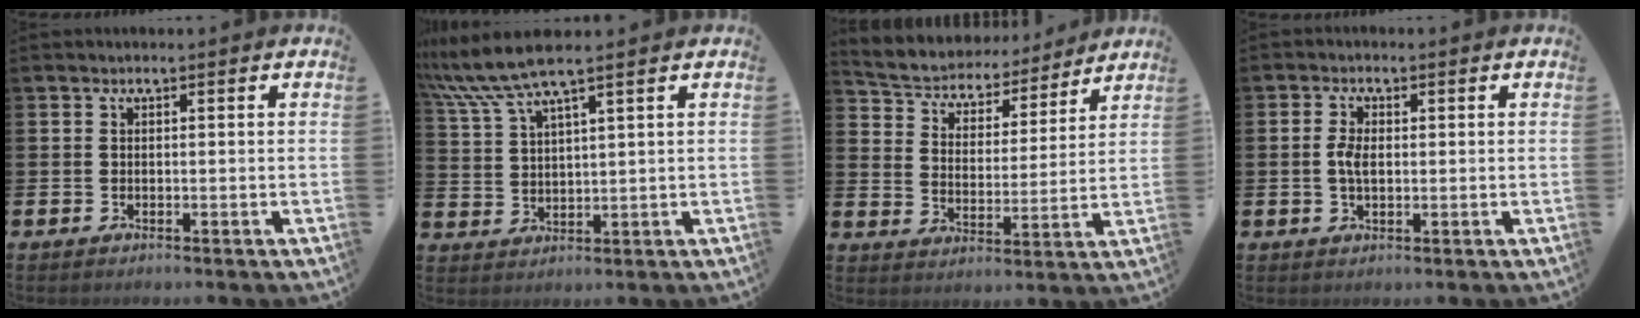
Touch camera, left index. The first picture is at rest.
{"total": 7.5, "force": [6.1, 0.7, 4.2], "torque": [-0.103, -0.012, 0.111]}
{"total": 5.8, "force": [5.4, 2.0, 0.4], "torque": [-0.044, -0.043, 0.091]}
{"total": 2.9, "force": [0.4, 1.5, 2.4], "torque": [-0.047, 0.006, 0.005]}